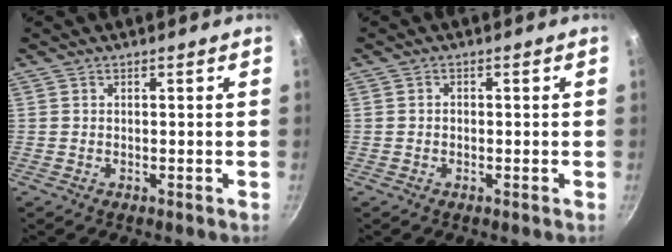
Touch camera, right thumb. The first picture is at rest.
{"total": 0.9, "force": [-0.2, 0.7, 0.4], "torque": [-0.007, 0.005, -0.003]}